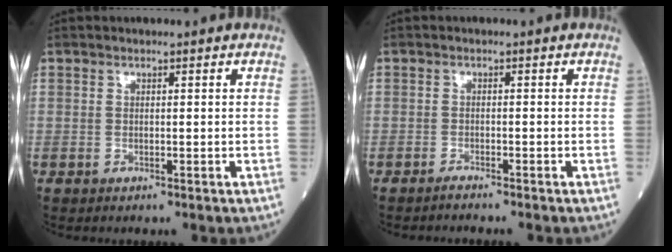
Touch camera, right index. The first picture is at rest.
{"total": 1.2, "force": [-1.2, -0.2, 0.3], "torque": [-0.008, -0.001, -0.019]}